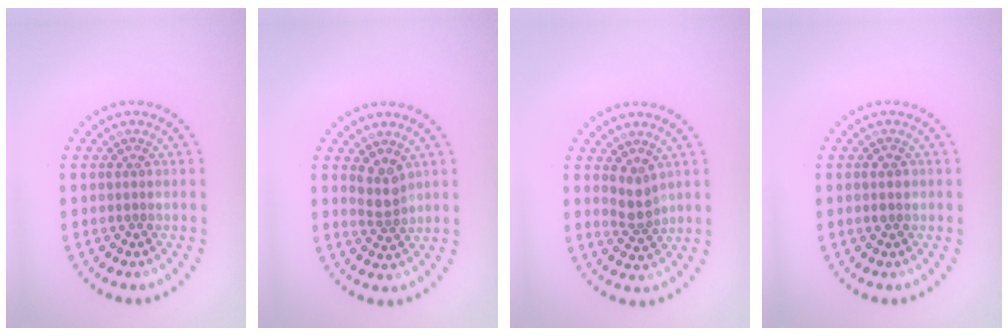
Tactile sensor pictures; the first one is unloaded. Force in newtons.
{"total": 2.1, "press": 1.6, "slide": 1.3}
{"total": 2.0, "press": 1.6, "slide": 1.2}
{"total": 1.3, "press": 1.3, "slide": 0.1}